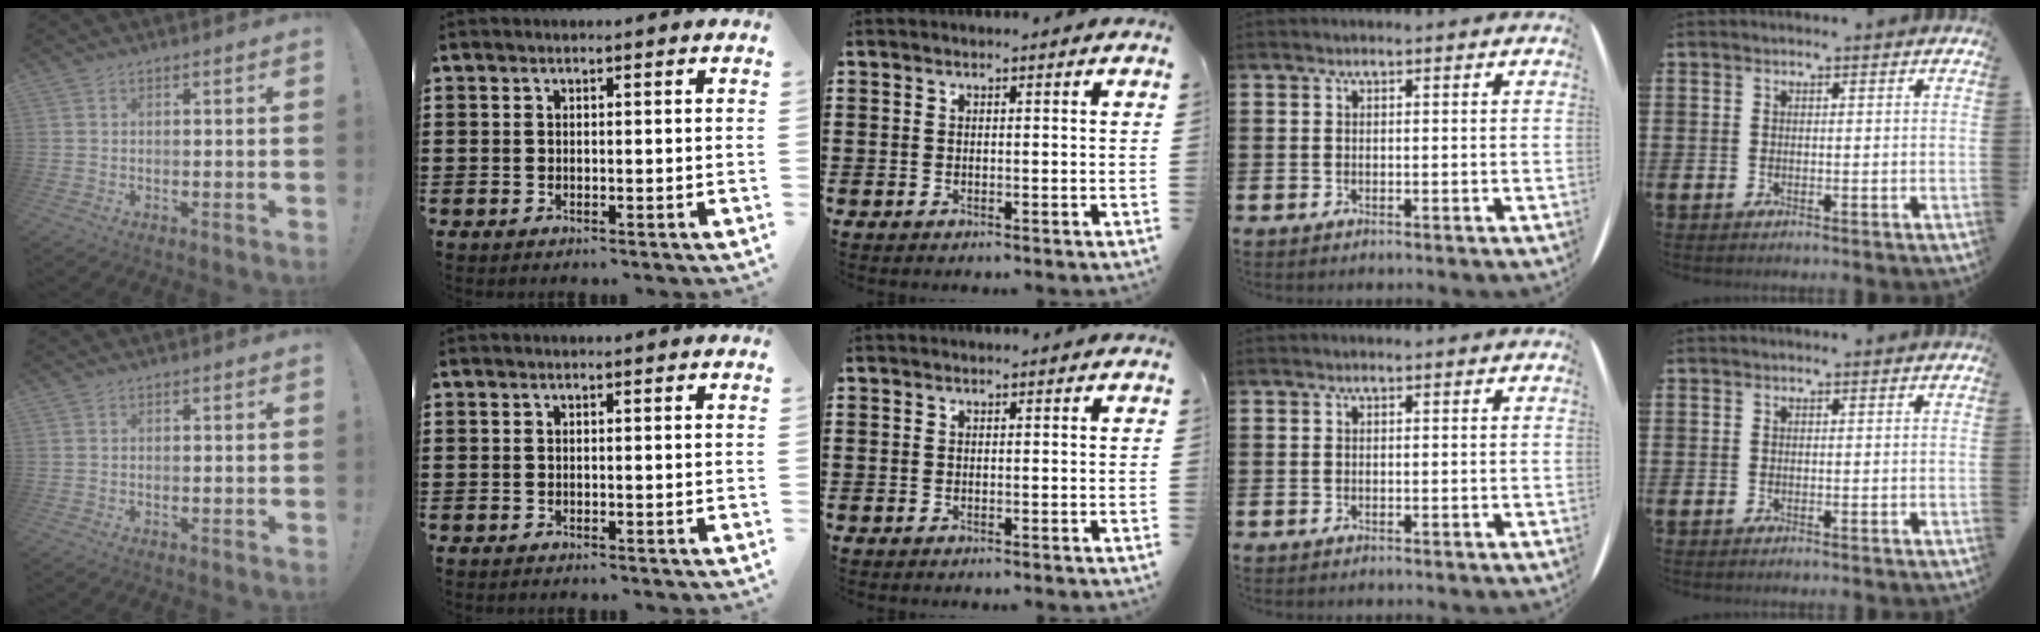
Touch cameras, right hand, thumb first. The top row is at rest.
{}